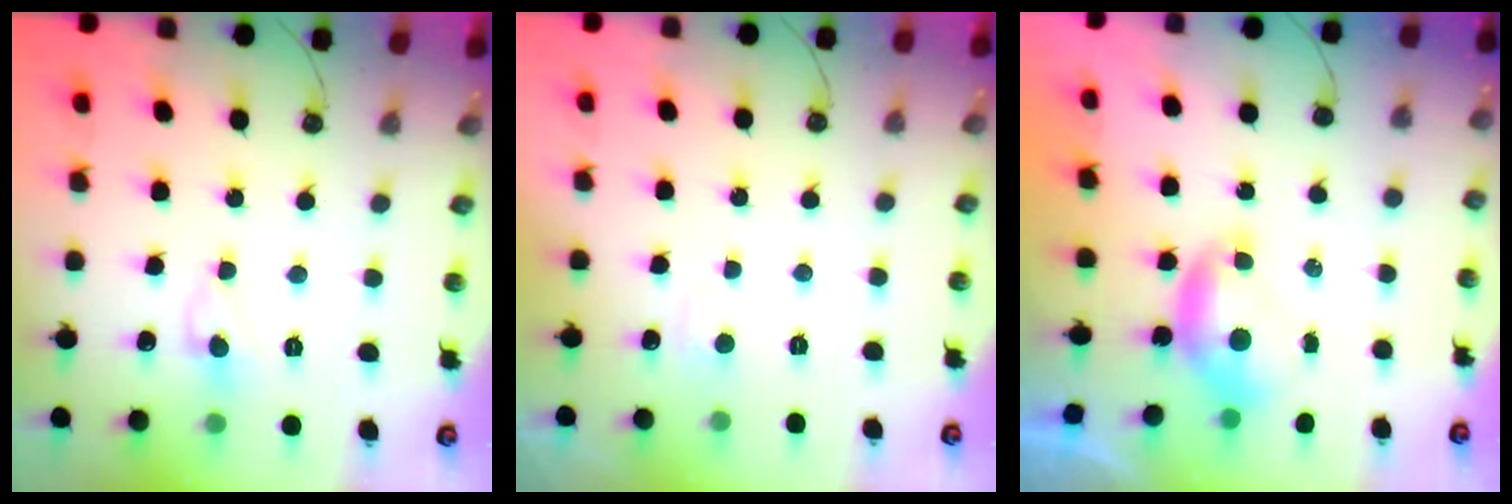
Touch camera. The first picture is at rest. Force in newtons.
{"total": 3.4, "press": 3.4, "slide": 0.3}
{"total": 0.0}